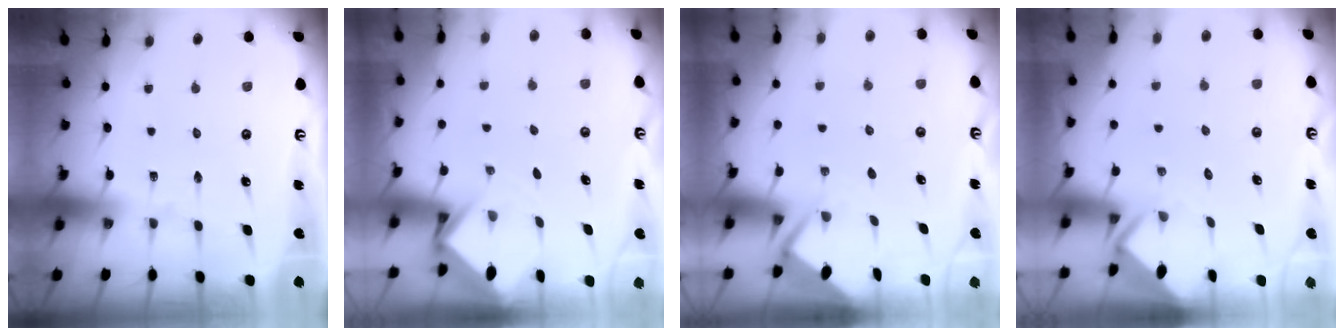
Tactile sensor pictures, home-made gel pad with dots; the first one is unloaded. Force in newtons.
{"total": 2.9, "press": 2.9, "slide": 0.2}
{"total": 2.6, "press": 2.6, "slide": 0.3}
{"total": 3.4, "press": 3.4, "slide": 0.2}